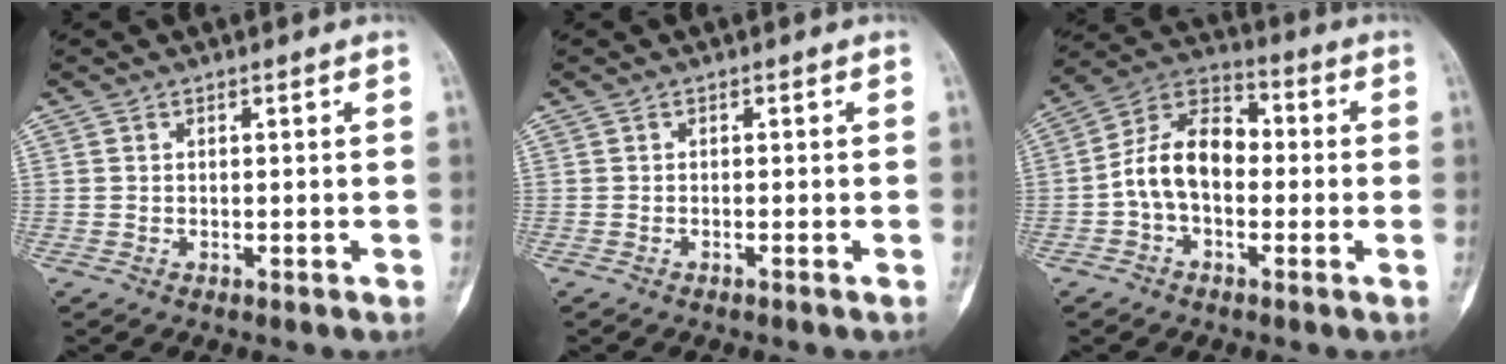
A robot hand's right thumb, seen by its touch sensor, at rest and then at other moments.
{"total": 0.5, "force": [-0.4, -0.1, 0.4], "torque": [-0.007, 0.004, -0.007]}
{"total": 11.7, "force": [-1.3, 7.4, 9.0], "torque": [-0.148, 0.038, -0.036]}